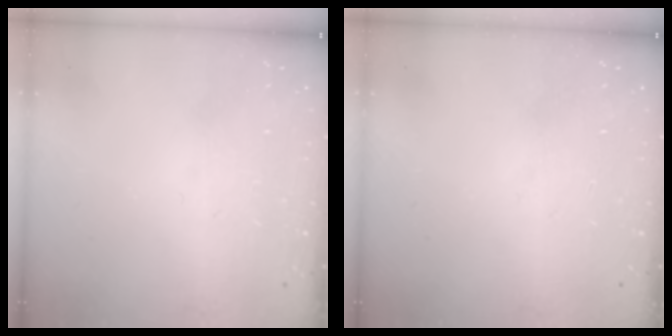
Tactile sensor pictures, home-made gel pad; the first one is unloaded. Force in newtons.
{"total": 0.0}